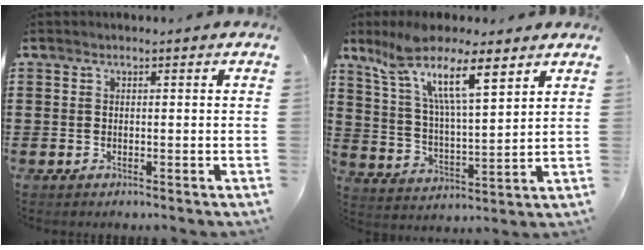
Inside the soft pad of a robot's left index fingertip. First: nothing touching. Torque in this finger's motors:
{"motor_torque": [0.26, 0.19, 0.48, 0.17]}